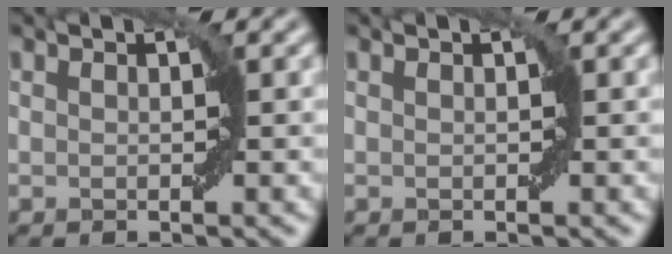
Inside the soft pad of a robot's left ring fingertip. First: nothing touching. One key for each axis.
{"total": 0.0}